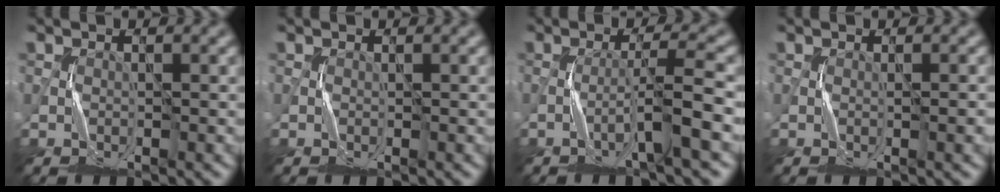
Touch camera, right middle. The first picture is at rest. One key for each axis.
{"total": 0.0}
{"total": 3.5, "fx": -1.6, "fy": 0.0, "fz": 3.2, "tx": -0.050, "ty": 0.016, "tz": -0.041}
{"total": 1.0, "fx": -0.1, "fy": 0.1, "fz": 1.0, "tx": -0.013, "ty": 0.002, "tz": -0.001}